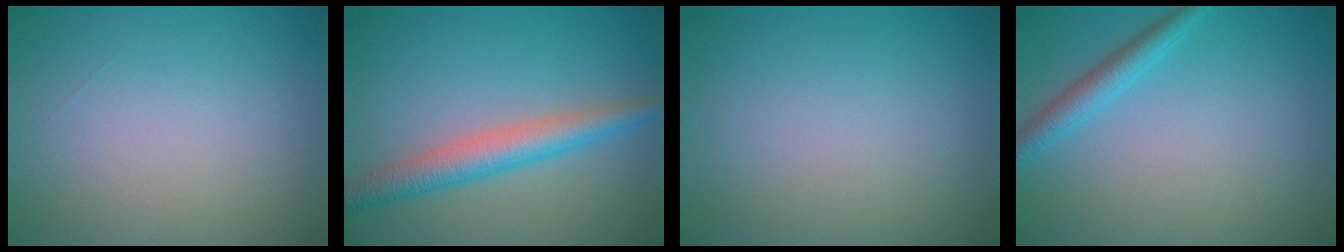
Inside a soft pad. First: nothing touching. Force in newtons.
{"total": 4.3, "press": 4.3, "slide": 0.1}
{"total": 0.0}
{"total": 2.2, "press": 2.2, "slide": 0.2}